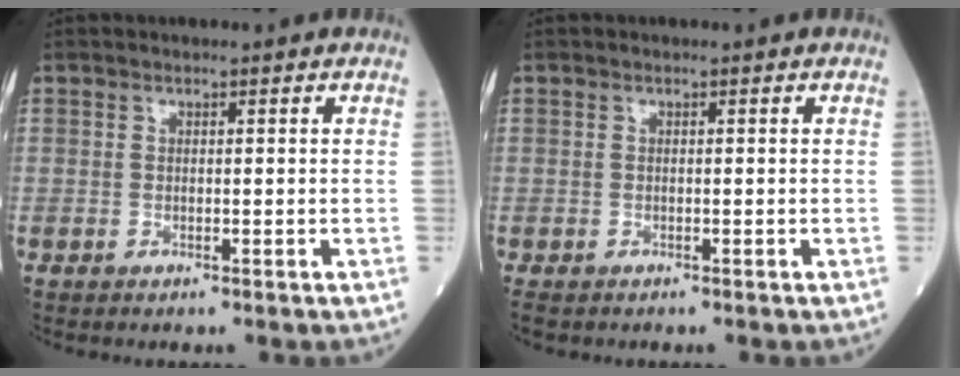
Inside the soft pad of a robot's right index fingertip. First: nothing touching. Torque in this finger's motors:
{"motor_torque": [-0.11, -0.04, -0.51, -0.21]}